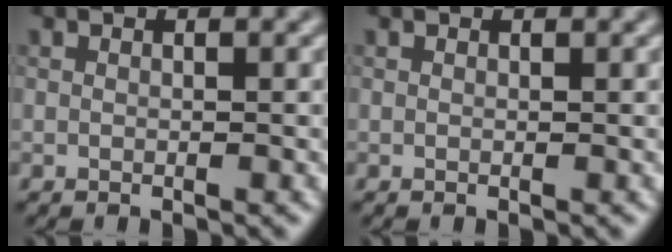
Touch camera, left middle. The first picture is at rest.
{"total": 0.0}